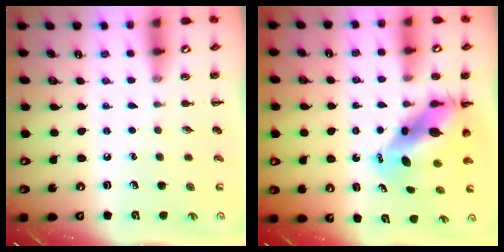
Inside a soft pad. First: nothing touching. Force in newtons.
{"total": 9.8, "press": 9.4, "slide": 2.8}